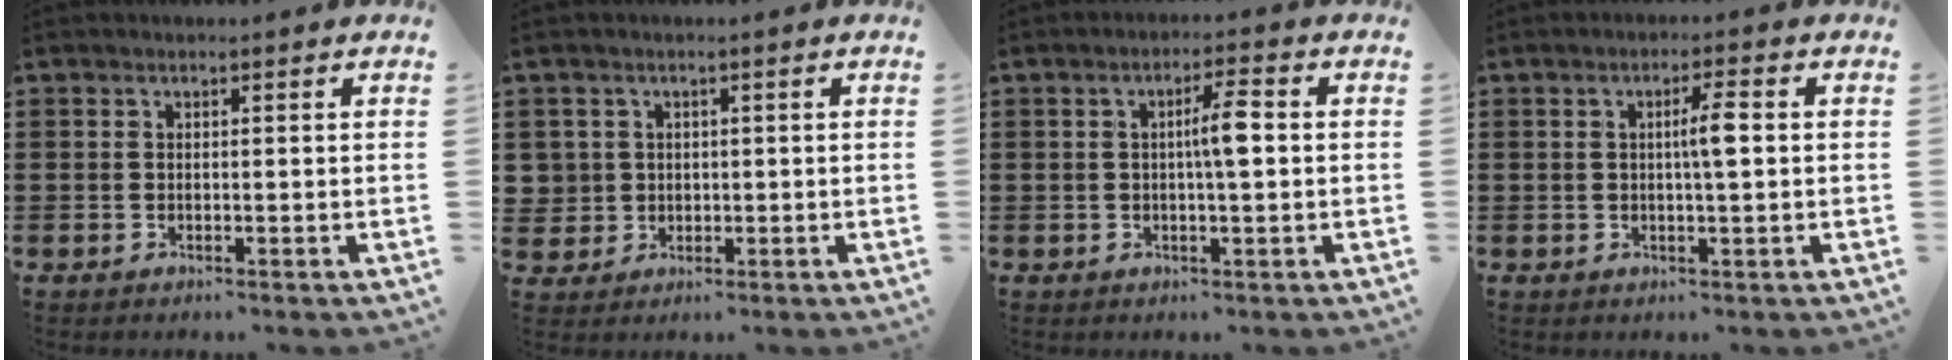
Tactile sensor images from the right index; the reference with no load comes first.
{"total": 2.5, "force": [0.1, 2.5, 0.2], "torque": [-0.019, 0.006, 0.001]}
{"total": 4.5, "force": [0.1, 0.6, 4.4], "torque": [-0.072, -0.002, -0.003]}
{"total": 3.7, "force": [0.3, 0.3, 3.7], "torque": [-0.068, 0.000, 0.002]}